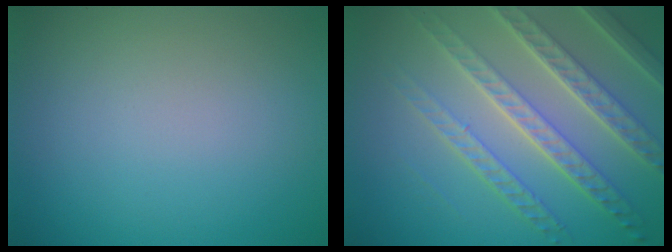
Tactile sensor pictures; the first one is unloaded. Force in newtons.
{"total": 7.7, "press": 5.4, "slide": 5.5}